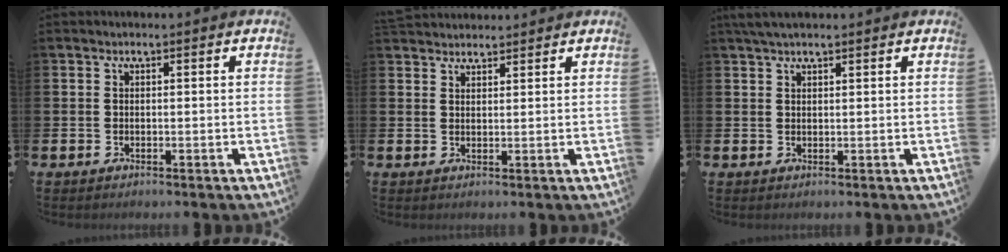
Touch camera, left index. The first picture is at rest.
{"total": 2.5, "force": [2.4, 0.7, -0.1], "torque": [-0.003, -0.007, 0.046]}
{"total": 2.1, "force": [1.8, 0.5, 0.9], "torque": [-0.006, 0.001, 0.030]}